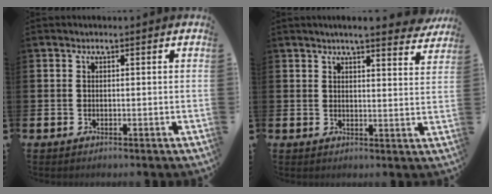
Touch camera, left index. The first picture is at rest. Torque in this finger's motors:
{"motor_torque": [1.04, -1.09, 0.57, 0.03]}